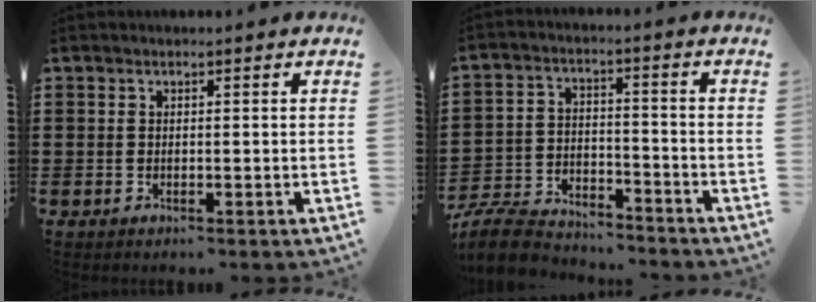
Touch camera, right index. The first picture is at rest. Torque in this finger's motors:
{"motor_torque": [-0.92, 1.07, -1.05, -0.21]}